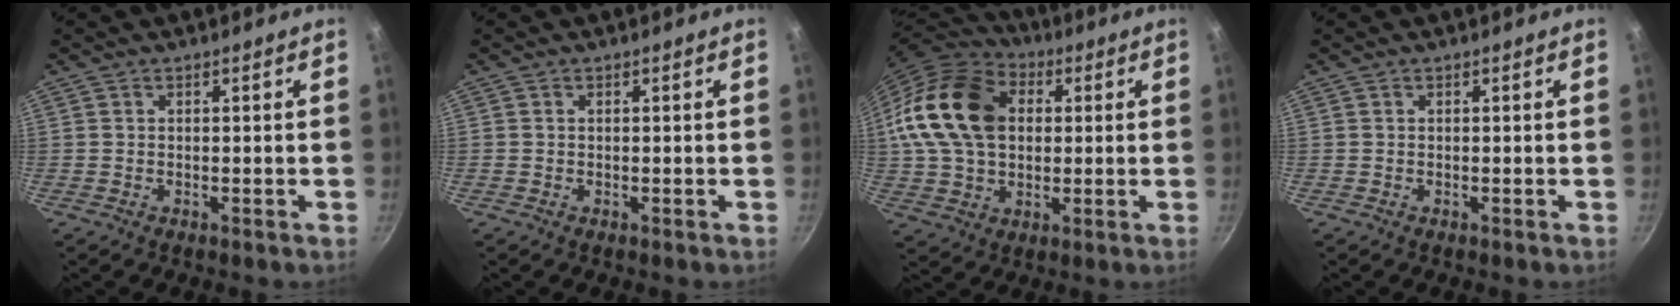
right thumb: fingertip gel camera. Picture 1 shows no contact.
{"total": 0.0}
{"total": 20.7, "force": [3.4, 14.9, 14.0], "torque": [-0.247, 0.024, 0.053]}
{"total": 0.0}